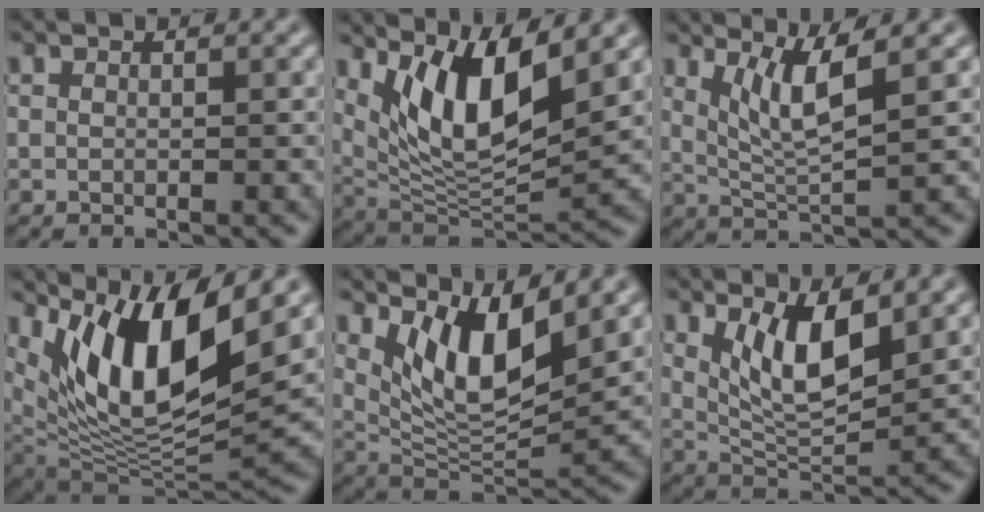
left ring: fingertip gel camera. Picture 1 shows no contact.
{"total": 8.4, "force": [3.9, 2.7, 6.9], "torque": [-0.124, -0.020, 0.078]}
{"total": 4.5, "force": [2.0, 0.8, 3.9], "torque": [-0.079, -0.008, 0.044]}
{"total": 11.3, "force": [5.8, 3.7, 9.0], "torque": [-0.158, -0.008, 0.114]}
{"total": 7.2, "force": [3.7, 2.4, 5.7], "torque": [-0.105, -0.019, 0.072]}
{"total": 5.7, "force": [2.3, 2.0, 4.8], "torque": [-0.095, -0.014, 0.048]}